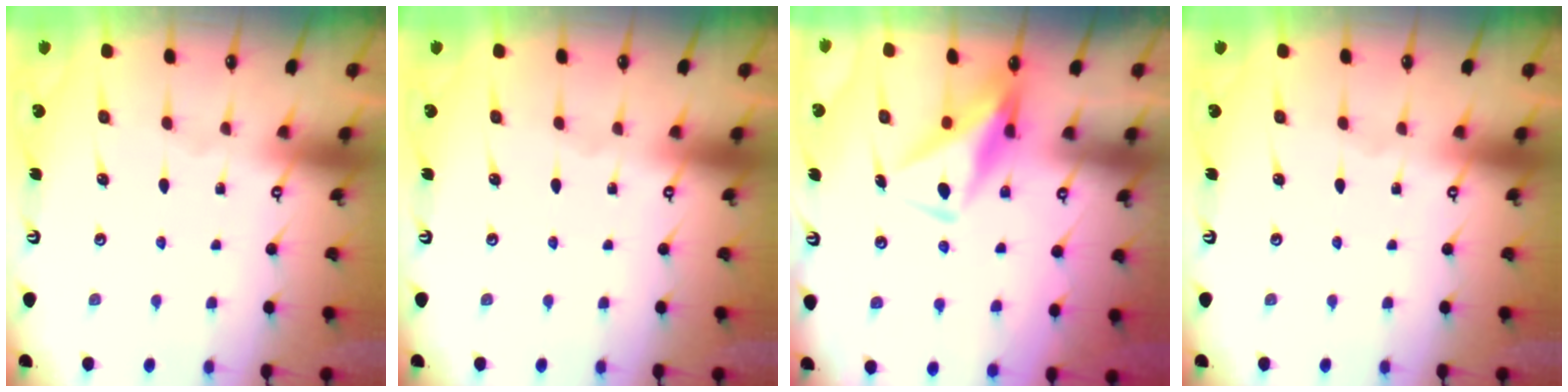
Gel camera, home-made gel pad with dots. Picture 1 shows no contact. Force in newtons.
{"total": 0.0}
{"total": 10.2, "press": 10.1, "slide": 1.0}
{"total": 0.0}